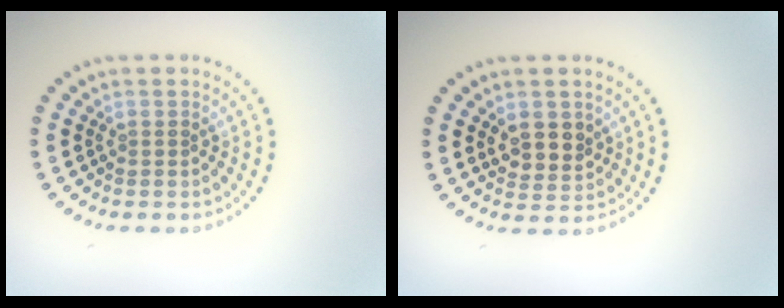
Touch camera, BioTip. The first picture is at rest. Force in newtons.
{"total": 2.7, "press": 2.5, "slide": 1.0}